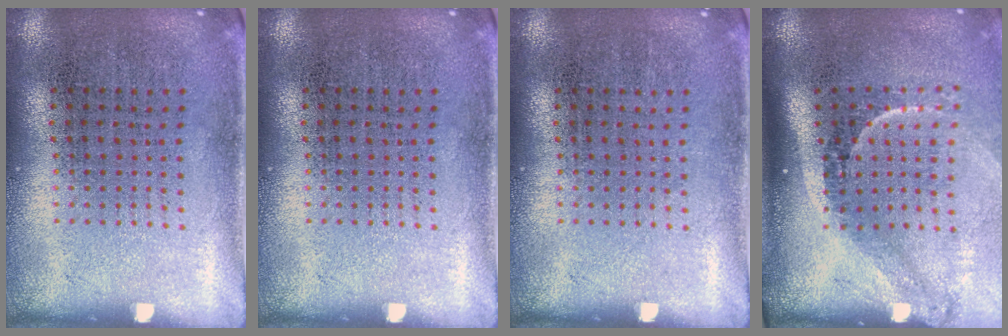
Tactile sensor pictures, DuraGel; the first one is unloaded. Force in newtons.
{"total": 0.0}
{"total": 0.0}
{"total": 2.3, "press": 1.4, "slide": 1.8}